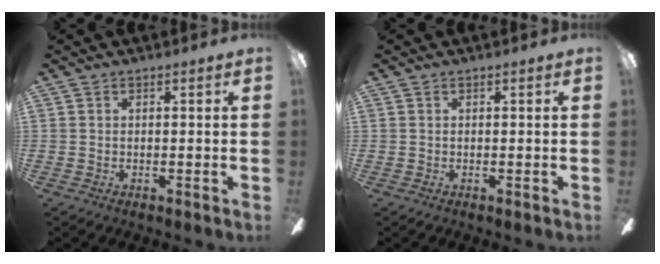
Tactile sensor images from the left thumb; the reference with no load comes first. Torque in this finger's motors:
{"motor_torque": [0.00, 0.00, 0.08, -0.13, 0.00]}